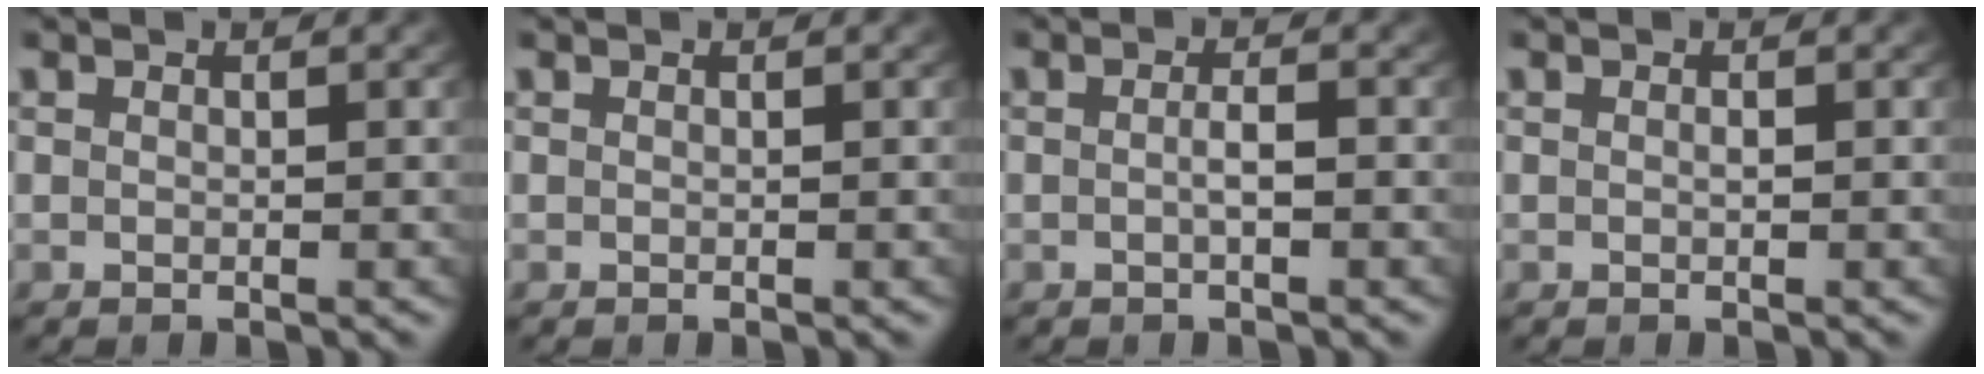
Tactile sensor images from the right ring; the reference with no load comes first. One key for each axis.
{"total": 0.0}
{"total": 1.4, "fx": -0.6, "fy": 0.1, "fz": 1.2, "tx": -0.023, "ty": -0.005, "tz": -0.008}
{"total": 0.0}